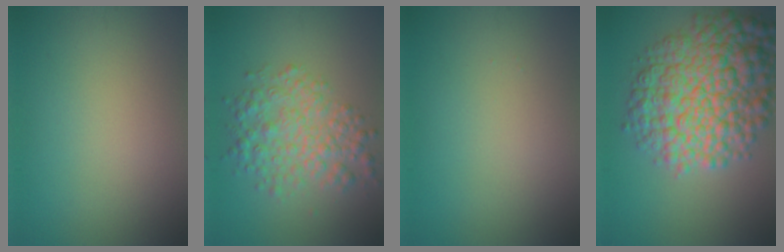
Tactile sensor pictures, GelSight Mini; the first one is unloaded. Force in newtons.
{"total": 4.6, "press": 4.6, "slide": 0.1}
{"total": 0.0}
{"total": 10.7, "press": 10.7, "slide": 0.3}